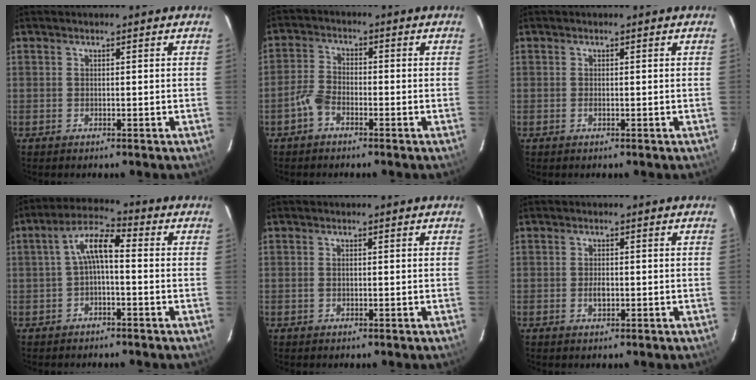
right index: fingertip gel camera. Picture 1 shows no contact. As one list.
[{"total": 4.0, "force": [-2.6, 2.2, 2.2], "torque": [-0.055, 0.011, -0.052]}, {"total": 0.0}, {"total": 6.2, "force": [-0.7, 2.2, 5.7], "torque": [-0.121, 0.024, -0.014]}, {"total": 0.9, "force": [-0.1, 0.6, 0.7], "torque": [-0.016, 0.001, -0.003]}, {"total": 2.0, "force": [-0.5, 1.2, 1.6], "torque": [-0.029, 0.001, -0.008]}]